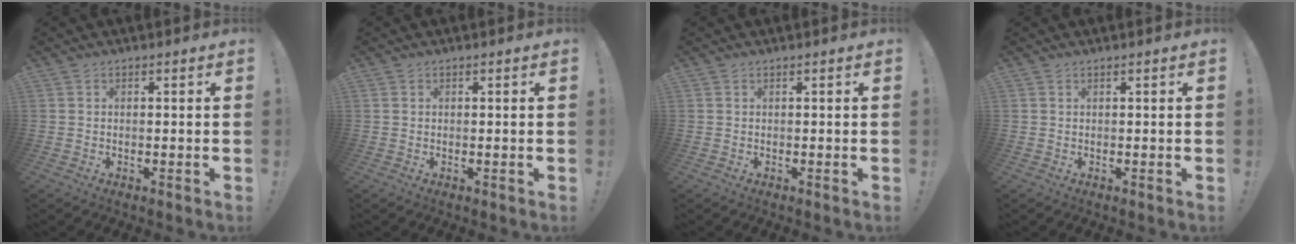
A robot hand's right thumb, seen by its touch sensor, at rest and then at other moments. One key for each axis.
{"total": 0.0}
{"total": 0.0}
{"total": 0.0}